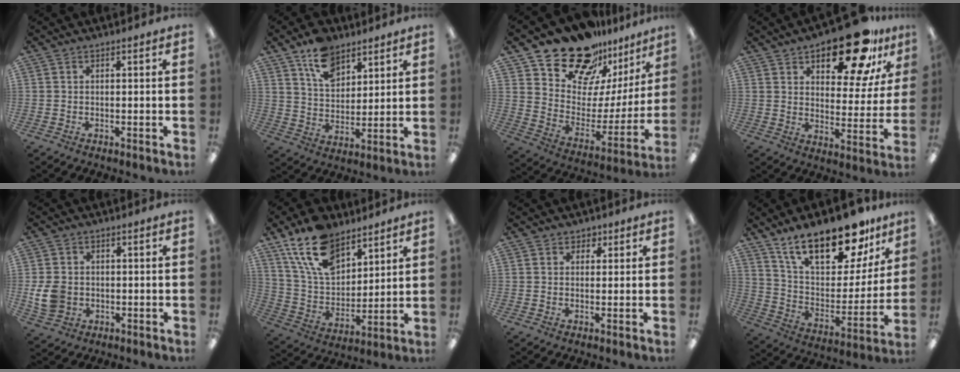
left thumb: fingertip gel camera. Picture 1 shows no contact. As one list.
[{"total": 11.2, "force": [7.8, 6.6, 4.7], "torque": [-0.079, -0.035, 0.144]}, {"total": 19.1, "force": [15.9, 9.0, 5.6], "torque": [-0.108, -0.121, 0.281]}, {"total": 19.0, "force": [13.7, 8.0, 10.4], "torque": [-0.143, -0.086, 0.227]}, {"total": 7.3, "force": [-0.4, 6.2, 3.8], "torque": [-0.081, 0.010, -0.003]}, {"total": 16.3, "force": [10.6, 8.9, 8.6], "torque": [-0.165, -0.039, 0.198]}, {"total": 2.1, "force": [1.2, 1.7, 0.4], "torque": [-0.002, 0.000, 0.020]}, {"total": 23.9, "force": [17.3, 9.4, 13.7], "torque": [-0.222, -0.108, 0.298]}]